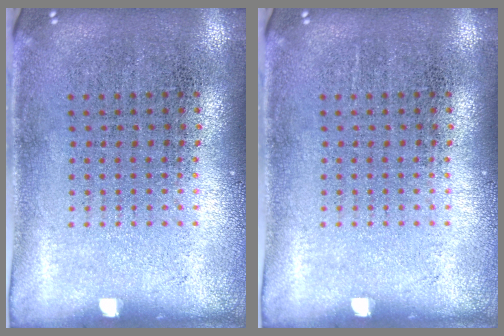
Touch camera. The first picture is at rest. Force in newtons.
{"total": 0.0}